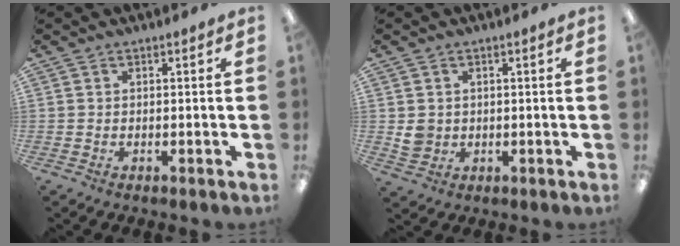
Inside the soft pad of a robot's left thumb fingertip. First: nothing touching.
{"total": 3.8, "force": [0.9, 3.5, 1.2], "torque": [-0.011, 0.002, 0.016]}